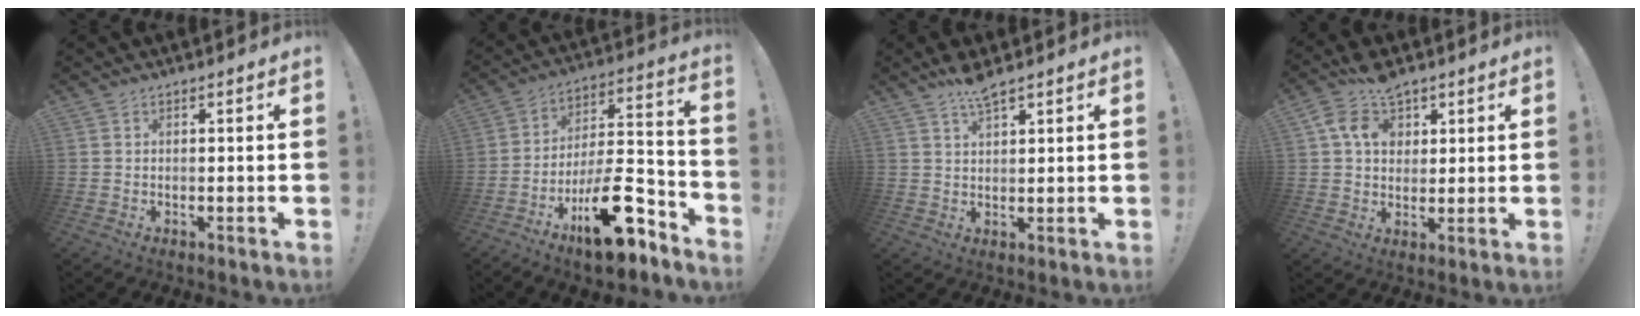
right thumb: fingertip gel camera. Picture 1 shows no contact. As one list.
[{"total": 21.7, "force": [-12.3, 8.2, 15.9], "torque": [-0.225, 0.083, -0.191]}, {"total": 5.8, "force": [4.4, 1.6, 3.5], "torque": [-0.056, -0.023, 0.075]}, {"total": 11.0, "force": [4.5, 8.1, 5.9], "torque": [-0.090, -0.006, 0.089]}]